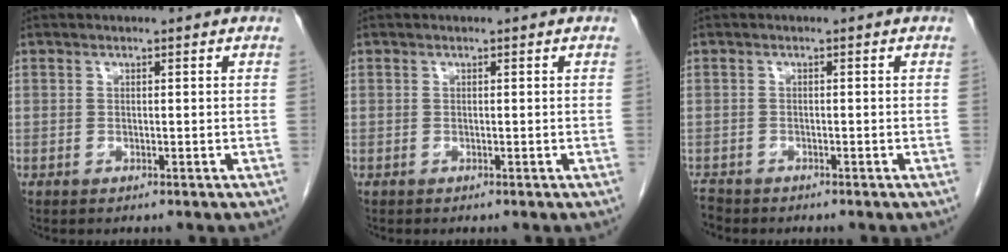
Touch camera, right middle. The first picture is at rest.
{"total": 0.0}
{"total": 2.9, "force": [-2.5, 1.4, 0.2], "torque": [-0.008, -0.002, -0.043]}